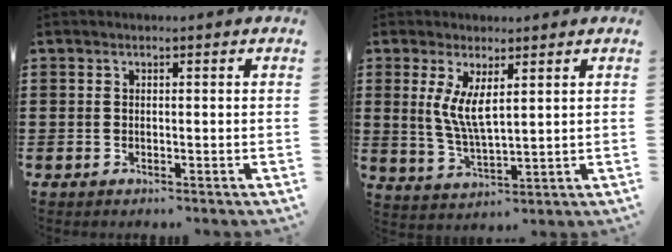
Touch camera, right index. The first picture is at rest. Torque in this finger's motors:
{"motor_torque": [0.25, 0.18, 0.37, 0.16]}